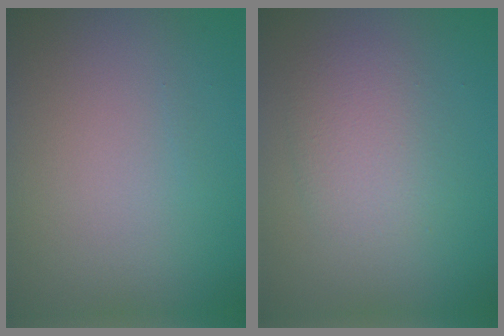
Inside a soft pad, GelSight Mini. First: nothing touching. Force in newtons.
{"total": 2.9, "press": 2.9, "slide": 0.1}